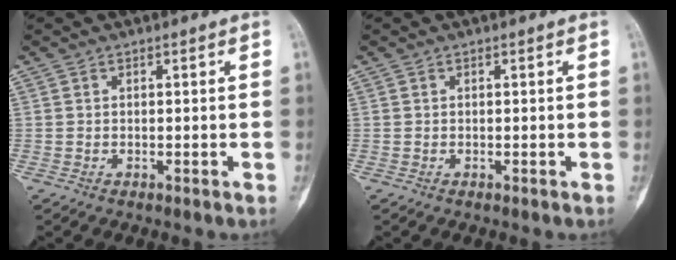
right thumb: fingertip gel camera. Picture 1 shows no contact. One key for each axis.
{"total": 0.0}